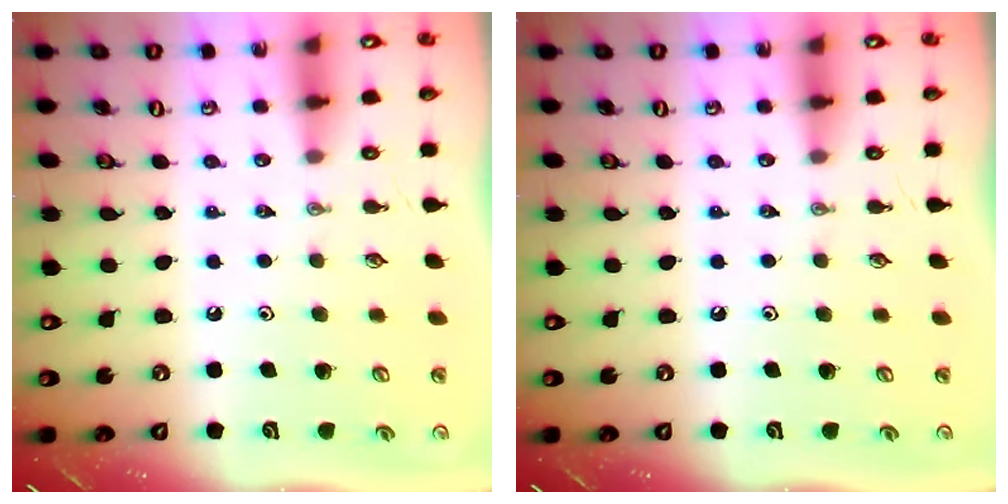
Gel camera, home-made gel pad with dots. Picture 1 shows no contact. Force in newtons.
{"total": 0.0}